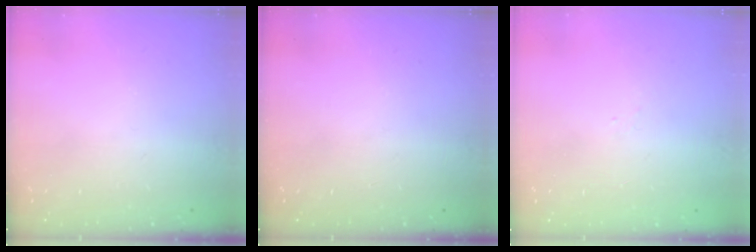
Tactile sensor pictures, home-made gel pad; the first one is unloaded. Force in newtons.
{"total": 0.0}
{"total": 1.6, "press": 1.5, "slide": 0.4}